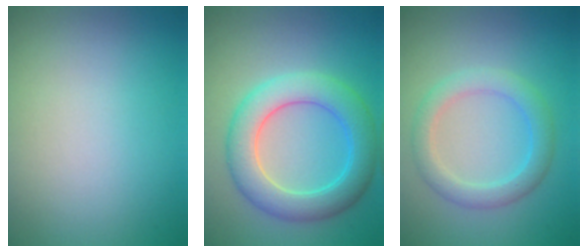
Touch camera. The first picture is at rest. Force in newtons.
{"total": 6.1, "press": 6.1, "slide": 0.2}
{"total": 3.2, "press": 3.2, "slide": 0.1}